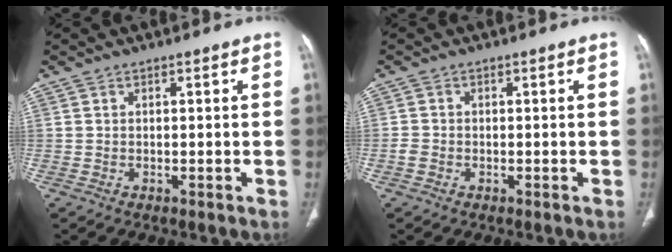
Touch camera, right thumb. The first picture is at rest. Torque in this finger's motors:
{"motor_torque": [-0.71, 0.21, -0.27, -0.17, 0.01]}